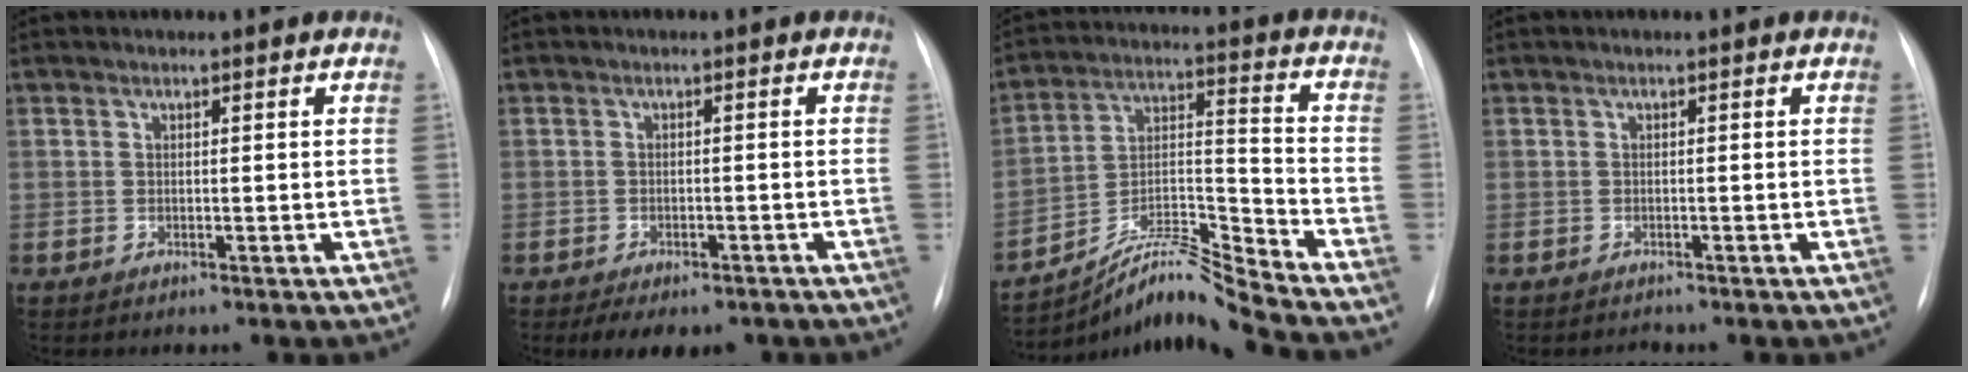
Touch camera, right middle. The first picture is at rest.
{"total": 7.8, "force": [-5.9, 3.7, 3.6], "torque": [-0.037, 0.005, -0.075]}
{"total": 10.7, "force": [-10.2, -2.5, 2.3], "torque": [-0.047, 0.031, -0.182]}
{"total": 0.9, "force": [-0.7, 0.4, -0.3], "torque": [0.001, -0.001, -0.014]}